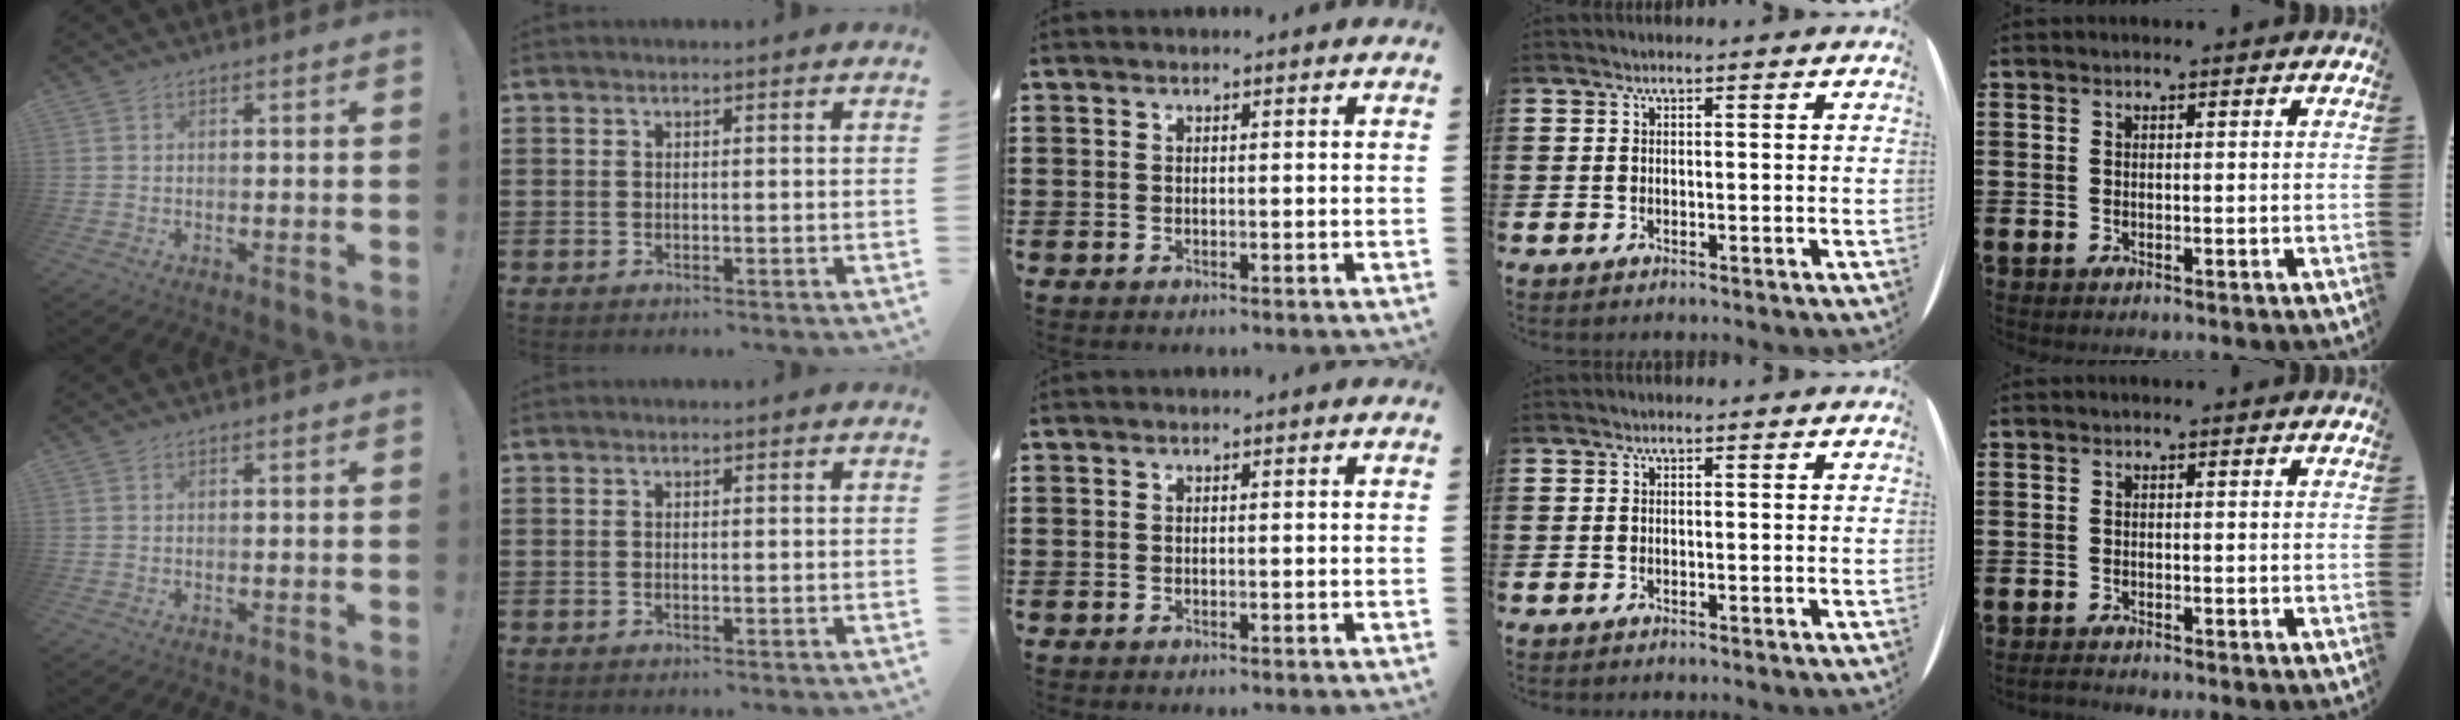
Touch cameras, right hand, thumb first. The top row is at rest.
{"little": {"total": 0.7, "force": [-0.7, 0.1, 0.2], "torque": [-0.006, -0.001, -0.014]}}